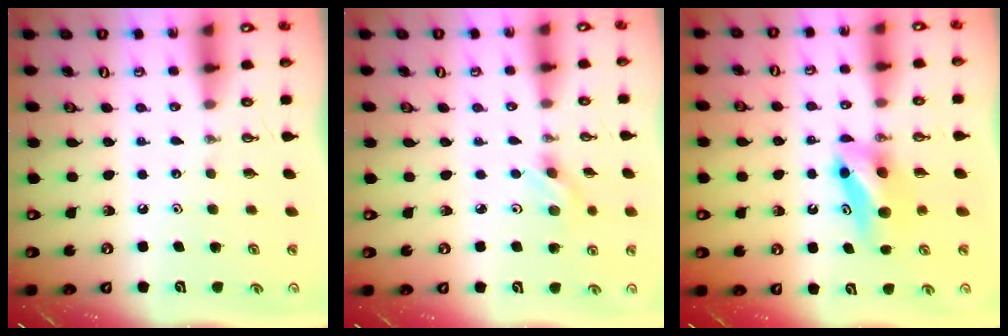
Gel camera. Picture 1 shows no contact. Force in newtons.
{"total": 2.9, "press": 2.6, "slide": 1.4}
{"total": 7.9, "press": 7.2, "slide": 3.4}